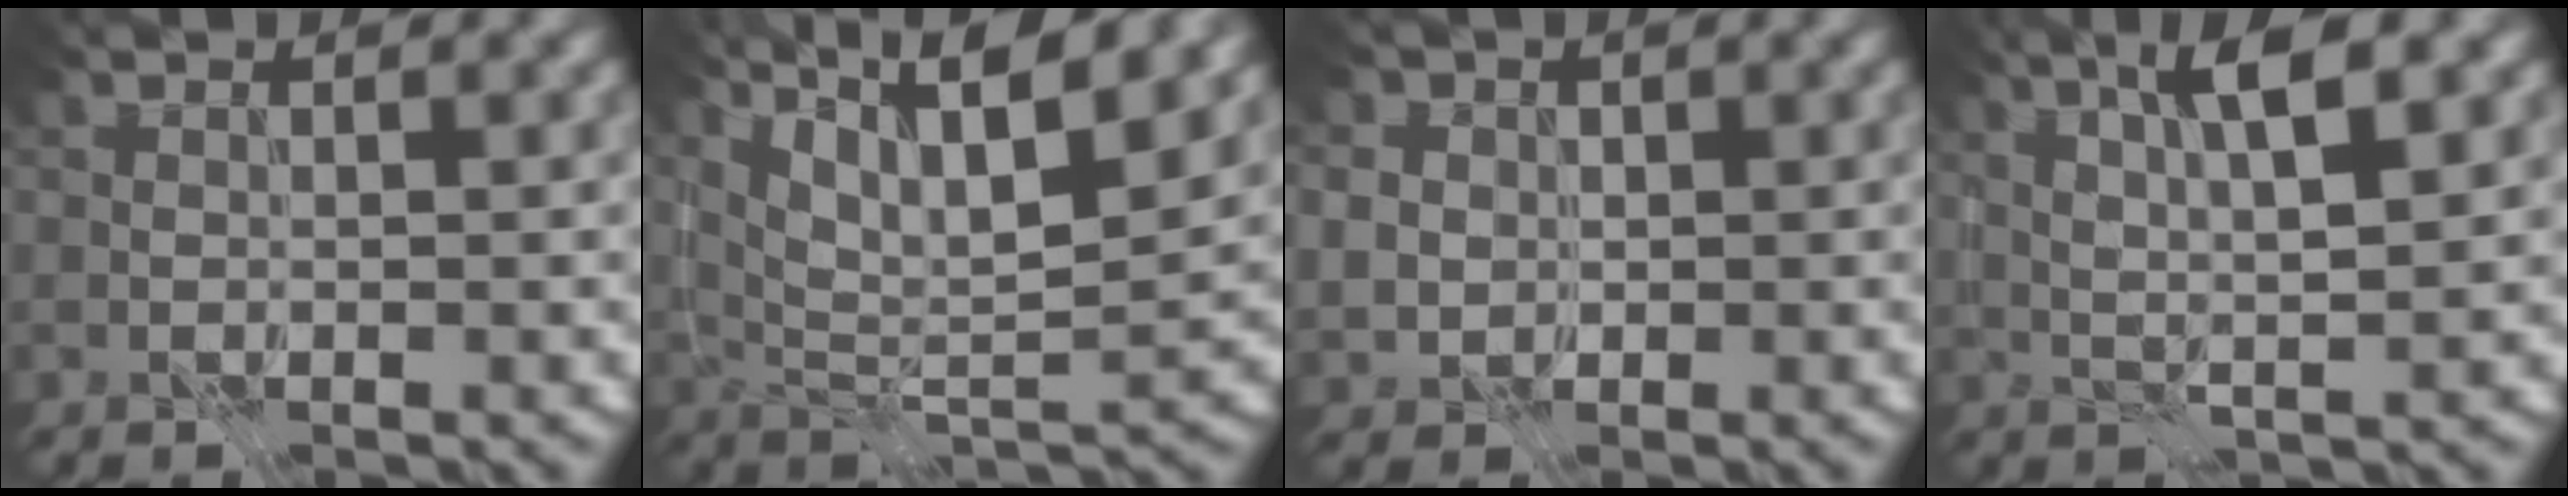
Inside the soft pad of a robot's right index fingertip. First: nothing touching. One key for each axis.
{"total": 12.7, "fx": 7.9, "fy": 3.5, "fz": 9.3, "tx": -0.161, "ty": 0.018, "tz": 0.102}
{"total": 4.1, "fx": 1.1, "fy": 3.7, "fz": 1.3, "tx": -0.026, "ty": 0.012, "tz": 0.007}
{"total": 5.9, "fx": 2.4, "fy": 1.1, "fz": 5.2, "tx": -0.094, "ty": 0.002, "tz": 0.045}